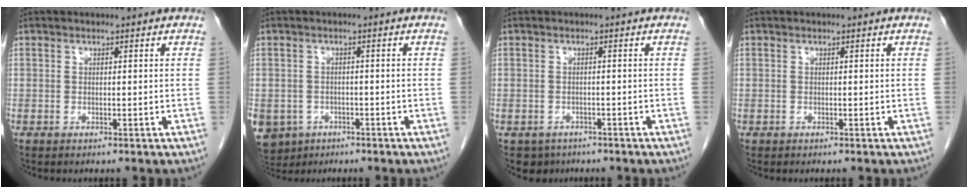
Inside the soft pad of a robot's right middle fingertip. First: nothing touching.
{"total": 9.1, "force": [-4.8, 7.3, 2.4], "torque": [-0.076, -0.002, -0.067]}
{"total": 3.2, "force": [-2.2, 2.3, 0.2], "torque": [-0.004, 0.004, -0.032]}
{"total": 0.0}